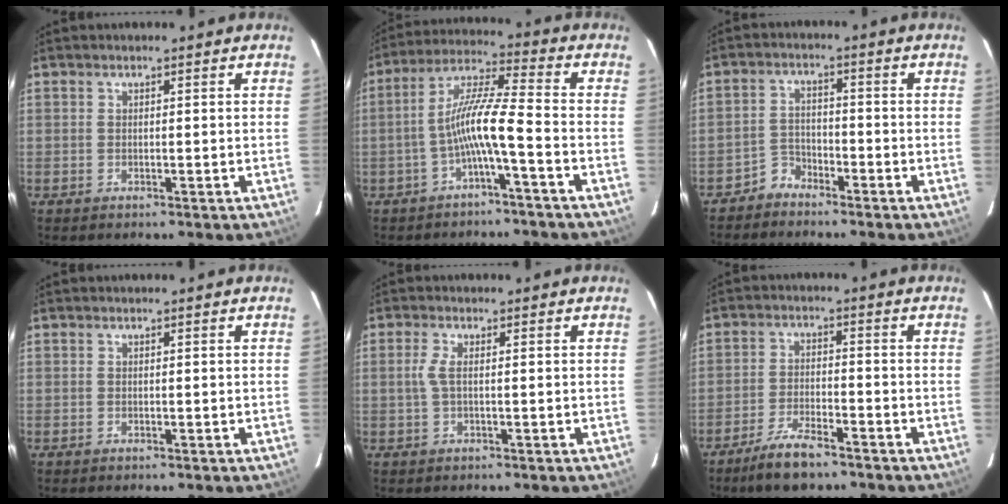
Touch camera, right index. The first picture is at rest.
{"total": 8.5, "force": [-3.5, 0.0, 7.7], "torque": [-0.172, 0.017, -0.066]}
{"total": 3.5, "force": [-3.2, 1.6, -0.1], "torque": [0.000, 0.012, -0.061]}
{"total": 0.0}
{"total": 2.4, "force": [0.0, 0.4, 2.4], "torque": [-0.054, 0.001, -0.001]}
{"total": 7.8, "force": [-6.0, 1.9, 4.5], "torque": [-0.109, -0.004, -0.110]}